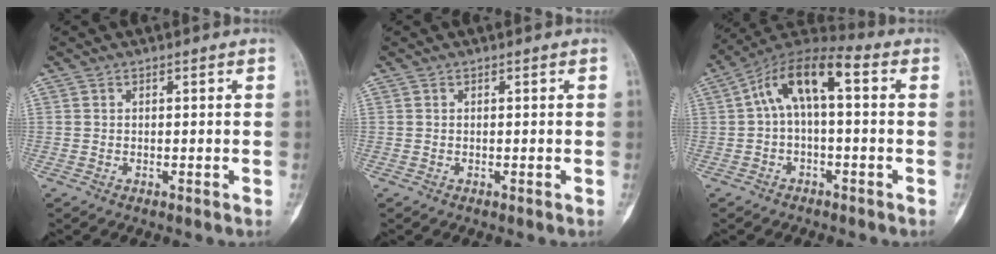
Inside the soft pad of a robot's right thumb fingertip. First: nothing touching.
{"total": 0.0}
{"total": 11.1, "force": [1.4, 4.7, 10.0], "torque": [-0.176, 0.048, 0.013]}